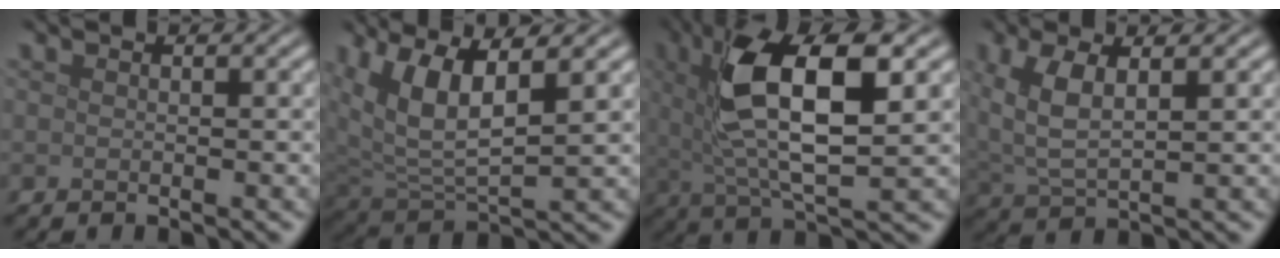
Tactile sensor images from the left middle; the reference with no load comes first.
{"total": 7.0, "force": [2.9, 3.1, 5.5], "torque": [-0.121, -0.005, 0.057]}
{"total": 10.2, "force": [2.7, 3.4, 9.2], "torque": [-0.172, 0.003, 0.046]}
{"total": 4.9, "force": [1.7, 2.1, 4.1], "torque": [-0.094, 0.001, 0.034]}